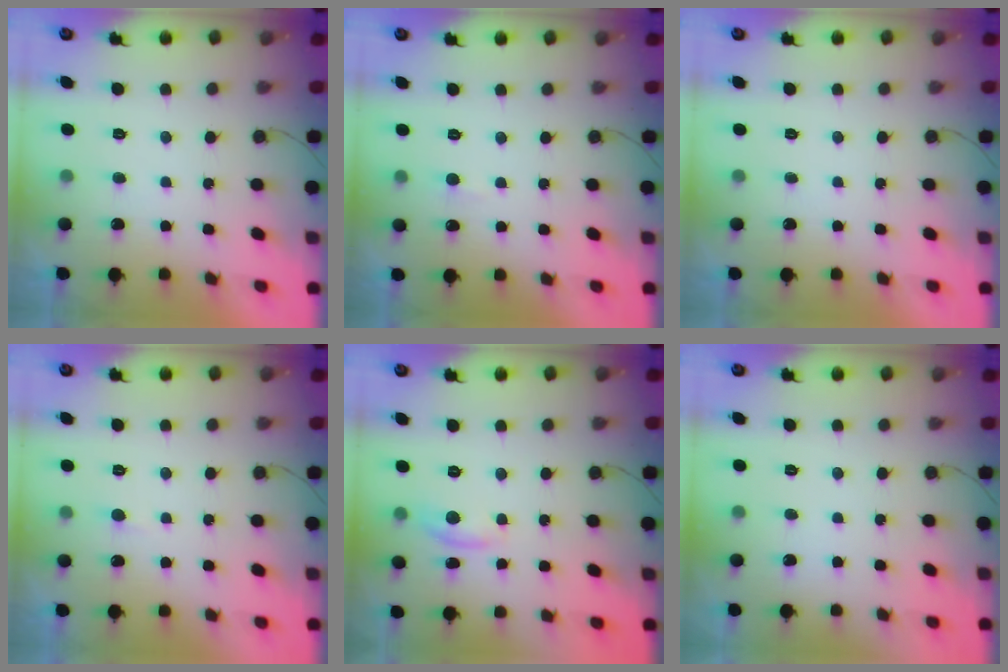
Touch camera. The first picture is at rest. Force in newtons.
{"total": 3.7, "press": 3.7, "slide": 0.4}
{"total": 0.0}
{"total": 1.6, "press": 1.6, "slide": 0.1}
{"total": 4.8, "press": 4.8, "slide": 0.5}
{"total": 0.0}